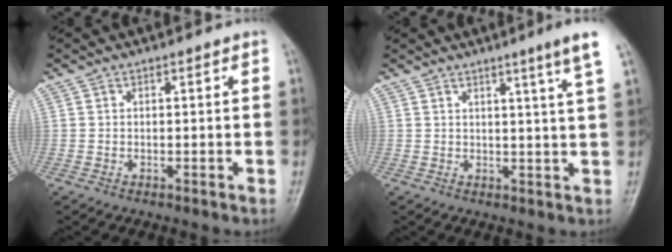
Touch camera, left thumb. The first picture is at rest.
{"total": 6.1, "force": [3.7, -0.8, 4.8], "torque": [-0.067, -0.023, 0.048]}